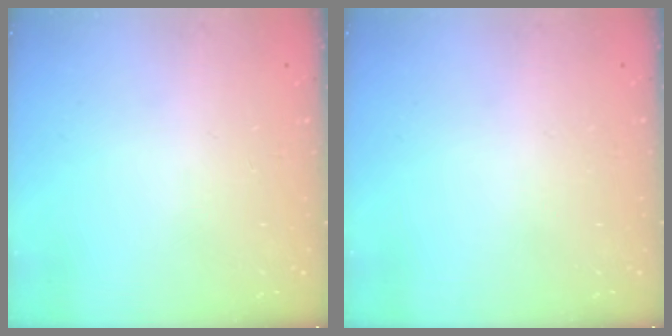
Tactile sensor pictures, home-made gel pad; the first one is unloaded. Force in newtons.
{"total": 0.0}